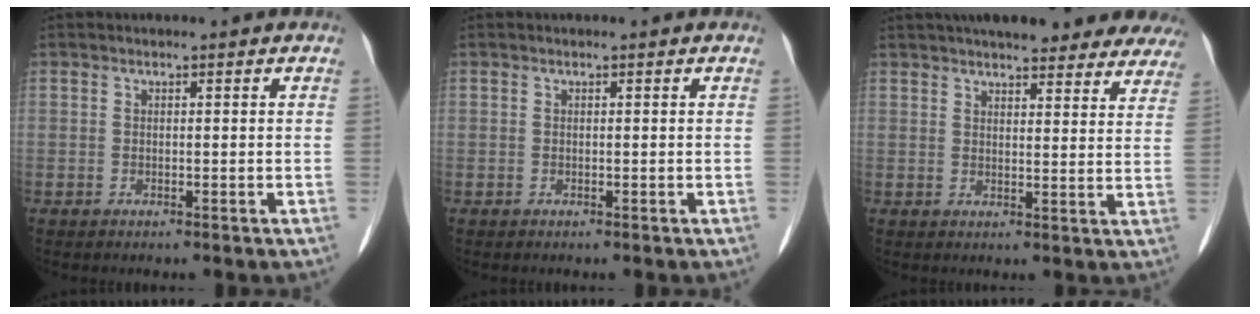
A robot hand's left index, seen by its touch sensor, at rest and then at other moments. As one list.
[{"total": 0.0}, {"total": 23.1, "force": [20.1, 5.6, 9.9], "torque": [-0.133, 0.008, 0.237]}]